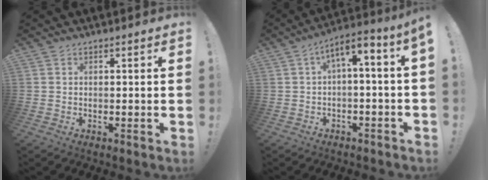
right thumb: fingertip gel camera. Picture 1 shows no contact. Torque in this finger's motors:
{"motor_torque": [1.53, 1.65, 0.52, 0.49, 0.09]}